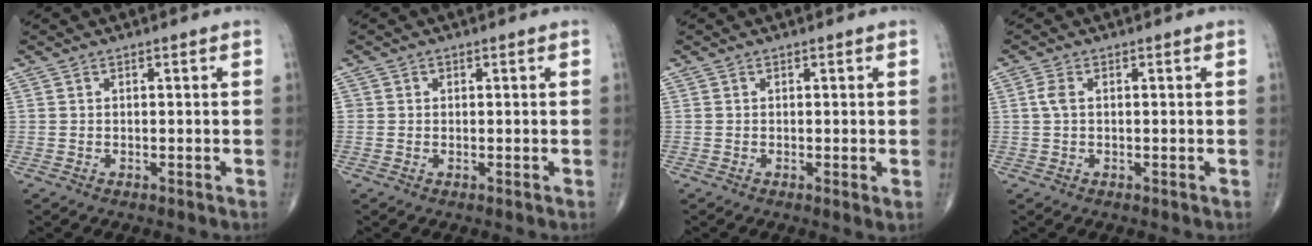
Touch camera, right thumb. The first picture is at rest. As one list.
[{"total": 0.6, "force": [0.0, 0.6, 0.0], "torque": [0.006, 0.003, -0.001]}, {"total": 0.9, "force": [0.1, 0.2, 0.9], "torque": [-0.017, -0.004, -0.002]}, {"total": 1.9, "force": [0.2, 0.9, 1.6], "torque": [-0.042, 0.005, 0.003]}]